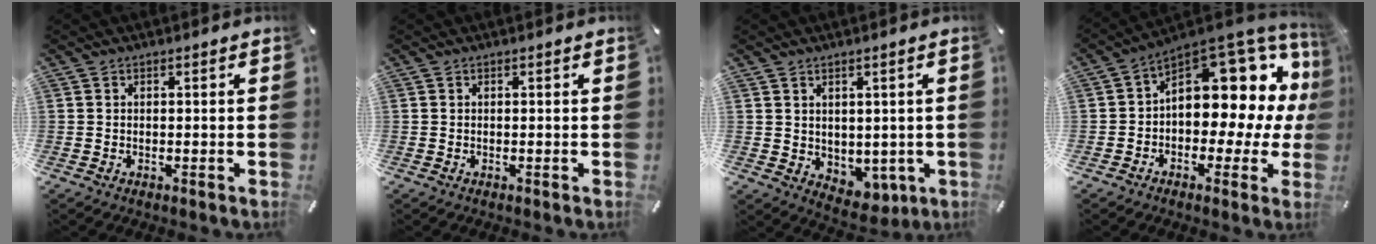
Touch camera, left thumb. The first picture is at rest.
{"total": 0.0}
{"total": 4.7, "force": [2.6, 3.9, 0.5], "torque": [-0.002, -0.023, 0.052]}
{"total": 14.6, "force": [6.3, 9.1, 9.5], "torque": [-0.104, -0.073, 0.101]}